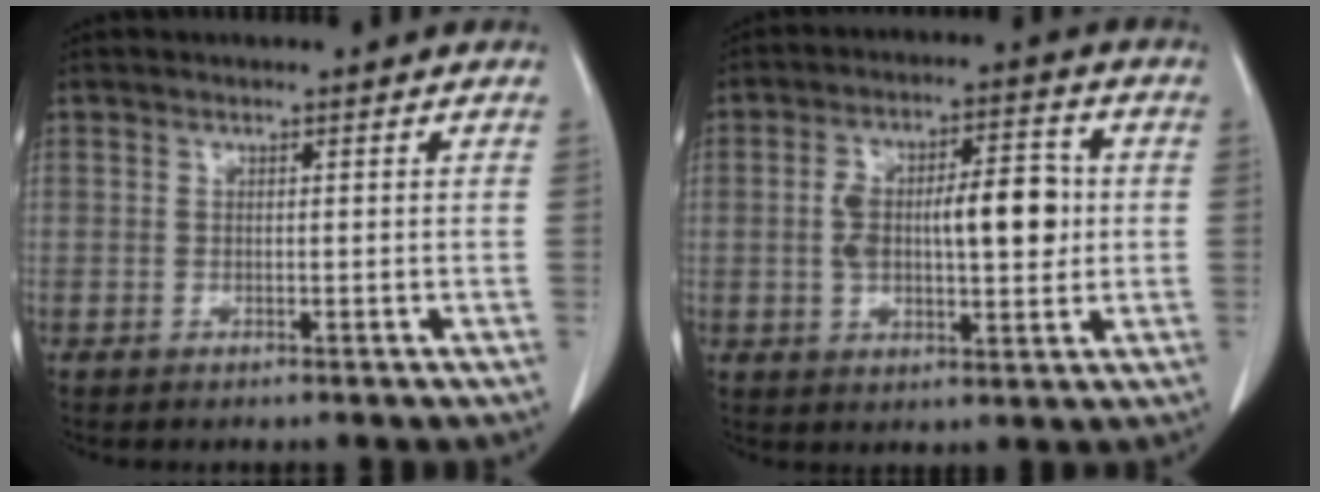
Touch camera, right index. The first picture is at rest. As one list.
[{"total": 11.9, "force": [0.5, 4.4, 11.1], "torque": [-0.191, 0.023, 0.012]}]